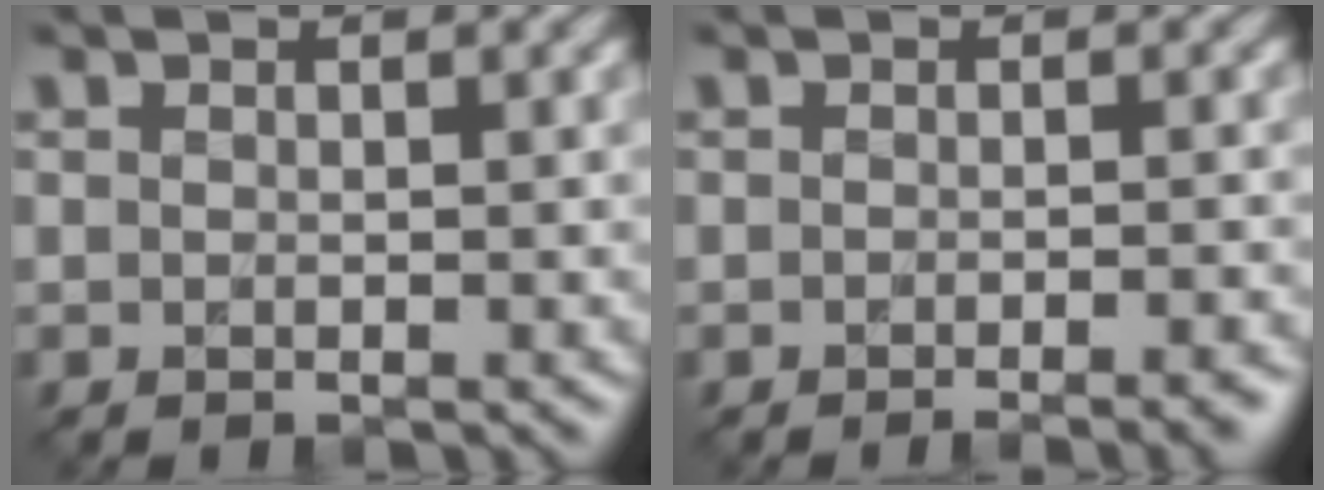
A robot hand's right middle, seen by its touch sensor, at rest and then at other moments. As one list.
[{"total": 3.0, "force": [-2.0, 0.7, 2.2], "torque": [-0.017, 0.005, -0.027]}]